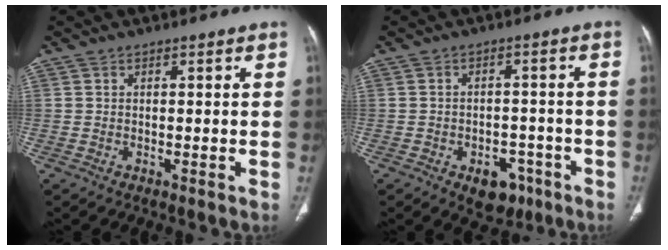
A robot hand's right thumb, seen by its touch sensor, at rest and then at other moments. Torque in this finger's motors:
{"motor_torque": [2.89, 0.45, 0.42, -0.31, 0.09]}